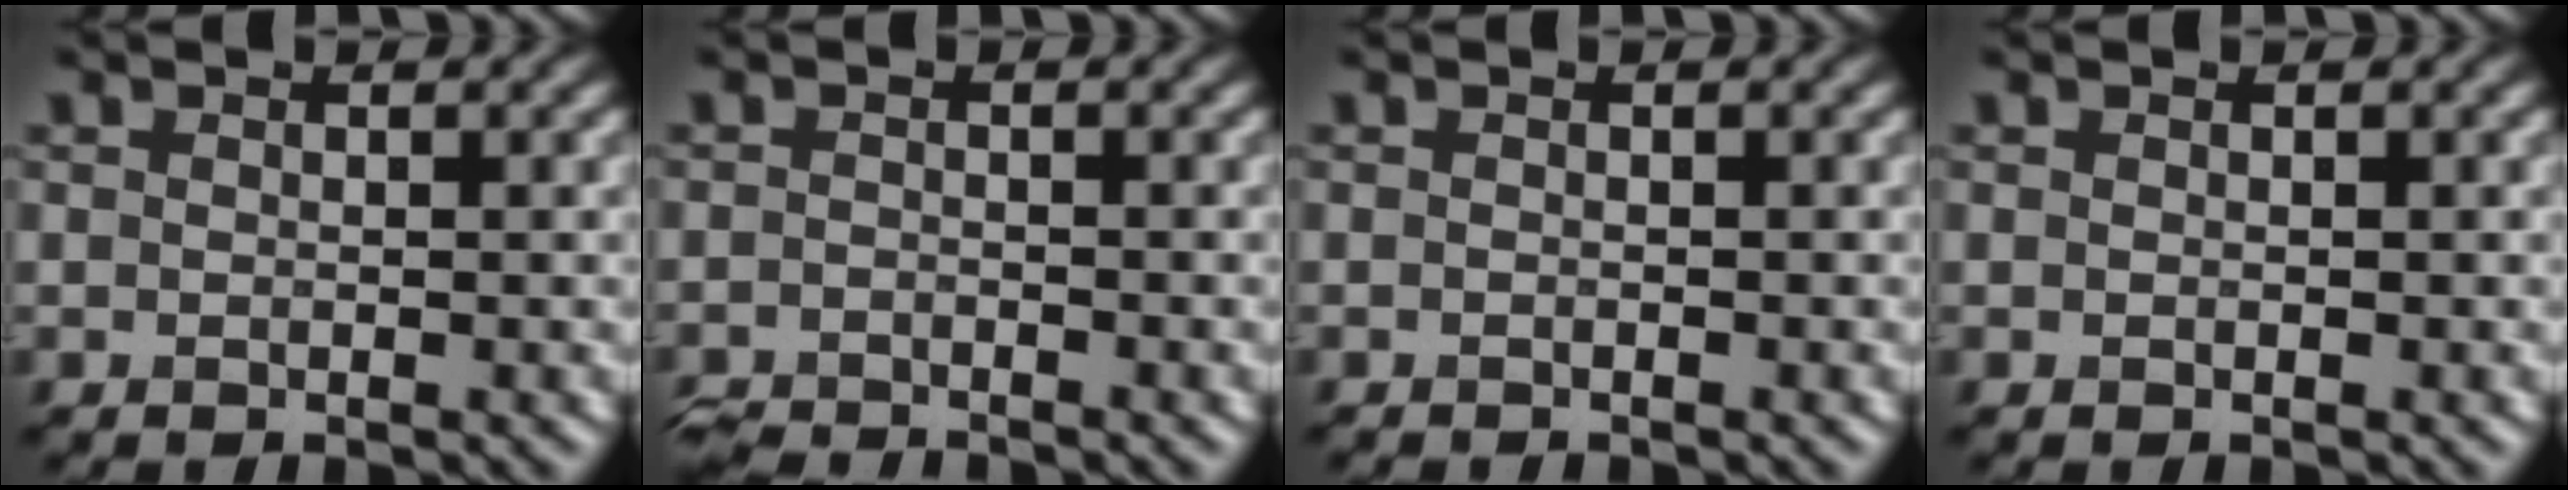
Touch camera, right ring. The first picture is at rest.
{"total": 2.8, "force": [-2.8, 0.2, 0.5], "torque": [-0.012, -0.015, -0.054]}
{"total": 0.9, "force": [-0.8, 0.1, 0.1], "torque": [0.002, -0.006, -0.013]}
{"total": 0.0}